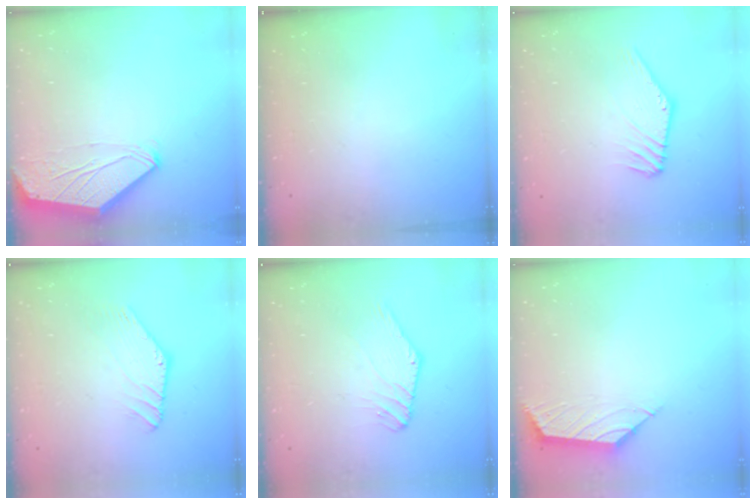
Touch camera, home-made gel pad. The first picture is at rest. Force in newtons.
{"total": 0.0}
{"total": 3.6, "press": 3.6, "slide": 0.2}
{"total": 1.5, "press": 1.5, "slide": 0.0}
{"total": 0.0}
{"total": 2.6, "press": 2.5, "slide": 0.7}